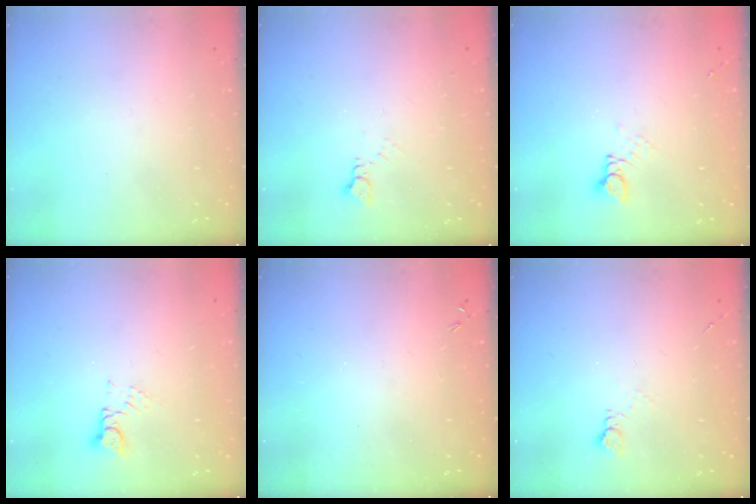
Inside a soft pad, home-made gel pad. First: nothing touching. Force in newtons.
{"total": 3.0, "press": 3.0, "slide": 0.4}
{"total": 2.9, "press": 2.9, "slide": 0.2}
{"total": 3.3, "press": 3.3, "slide": 0.3}
{"total": 0.0}
{"total": 3.8, "press": 3.7, "slide": 0.5}